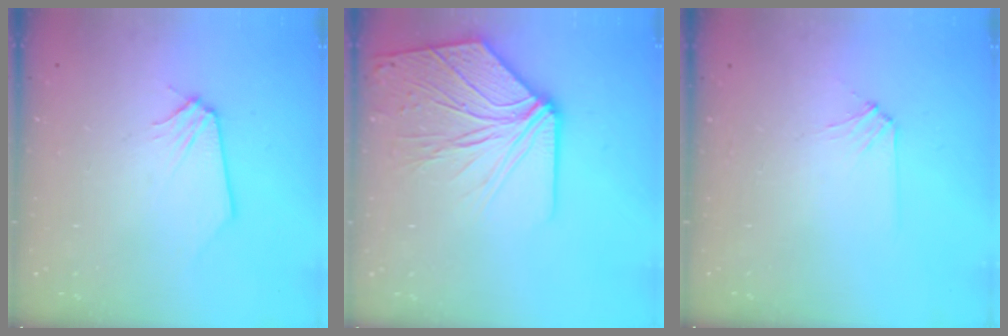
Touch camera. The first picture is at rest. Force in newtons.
{"total": 11.8, "press": 11.6, "slide": 2.0}
{"total": 3.5, "press": 3.5, "slide": 0.5}